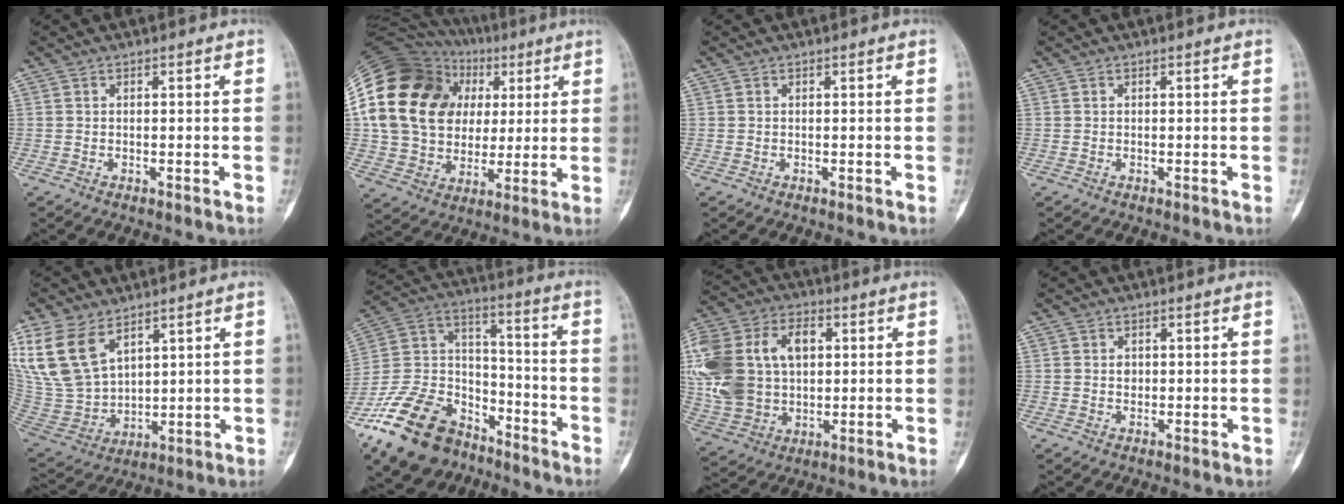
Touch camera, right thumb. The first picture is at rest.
{"total": 26.2, "force": [5.9, 20.7, 15.0], "torque": [-0.261, 0.037, 0.114]}
{"total": 0.0}
{"total": 0.0}
{"total": 16.6, "force": [8.8, 10.0, 9.9], "torque": [-0.194, -0.030, 0.195]}
{"total": 21.6, "force": [-14.6, 12.5, 9.8], "torque": [-0.174, 0.090, -0.260]}
{"total": 22.9, "force": [3.3, 16.4, 15.7], "torque": [-0.341, 0.022, 0.071]}
{"total": 1.6, "force": [0.2, 1.4, 0.9], "torque": [-0.002, 0.003, 0.003]}